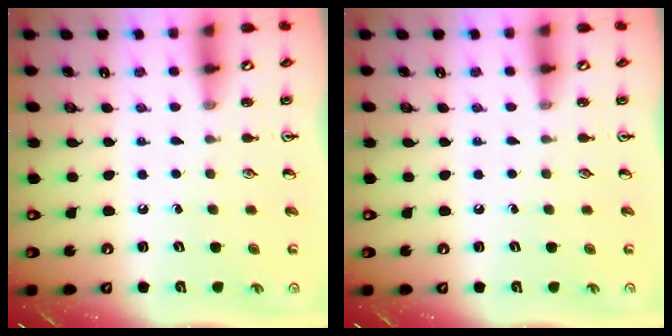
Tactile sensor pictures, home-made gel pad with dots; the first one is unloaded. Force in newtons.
{"total": 0.0}